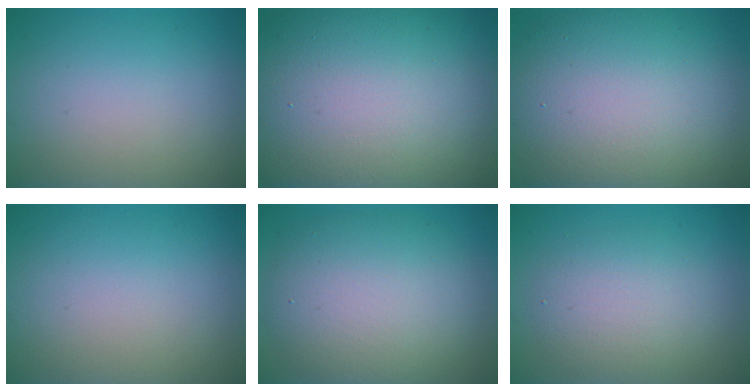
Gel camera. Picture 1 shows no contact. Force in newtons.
{"total": 19.9, "press": 19.9, "slide": 1.1}
{"total": 15.2, "press": 15.1, "slide": 1.0}
{"total": 0.0}
{"total": 8.5, "press": 8.5, "slide": 0.8}
{"total": 4.1, "press": 4.1, "slide": 0.1}